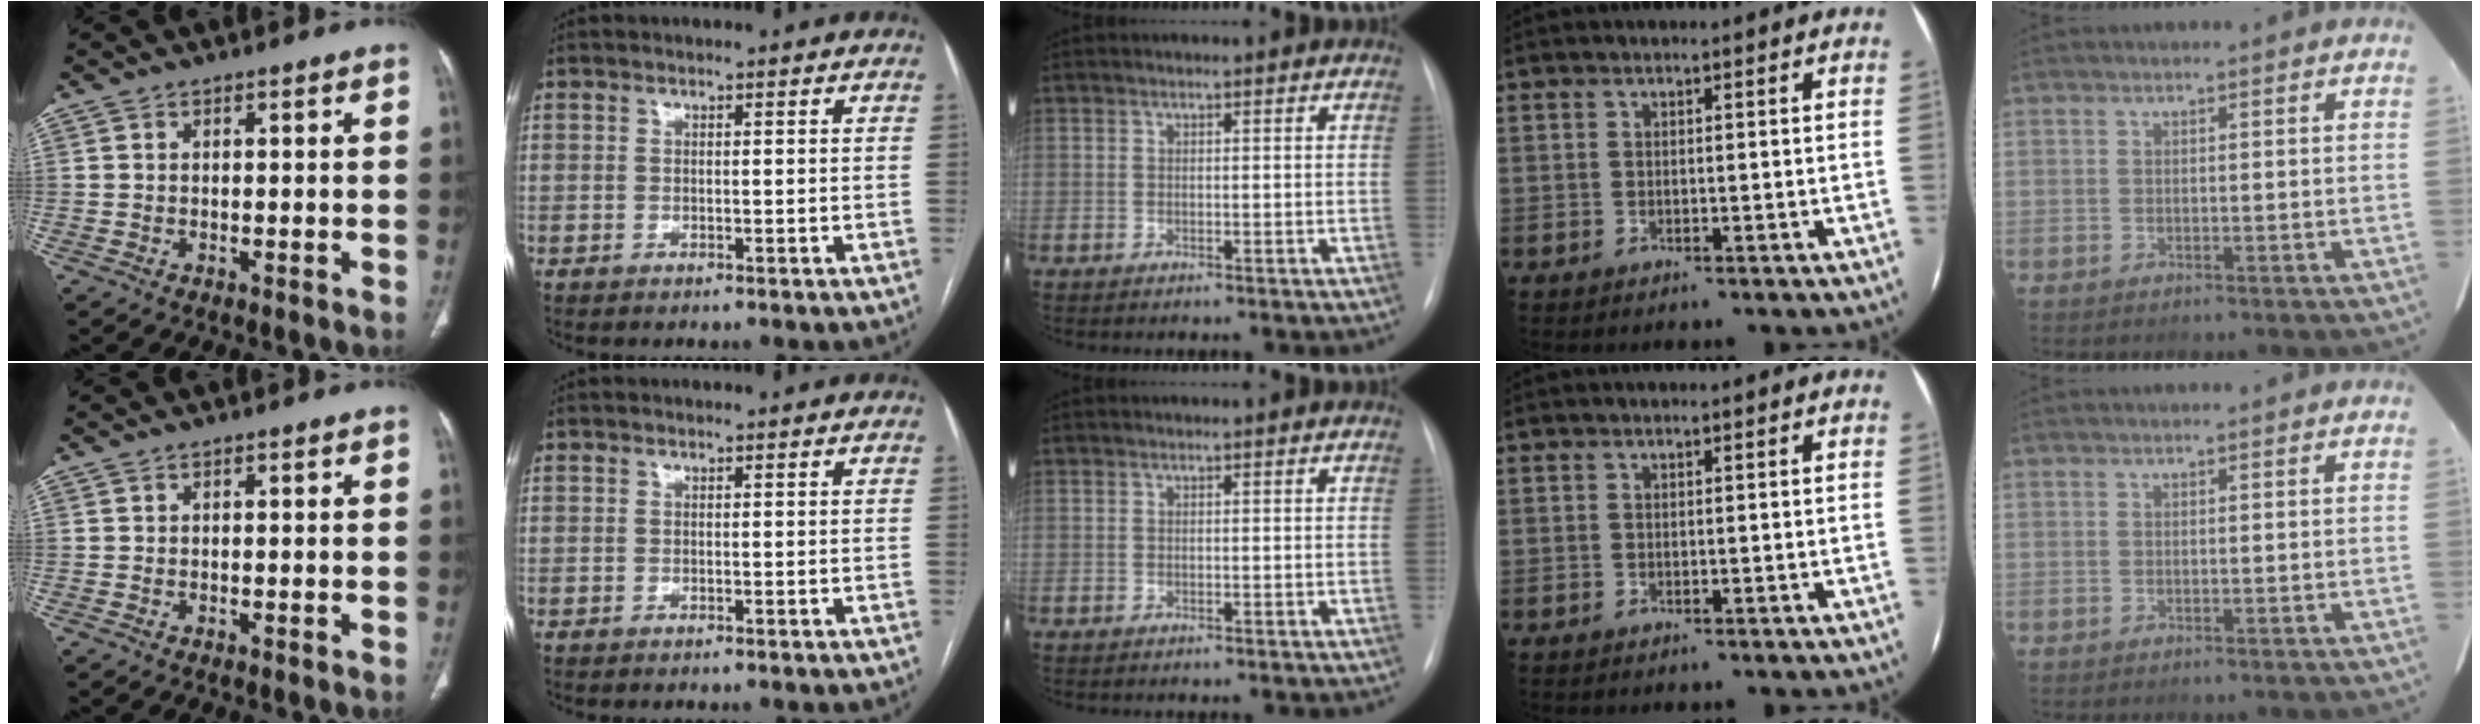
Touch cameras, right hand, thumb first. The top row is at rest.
{}